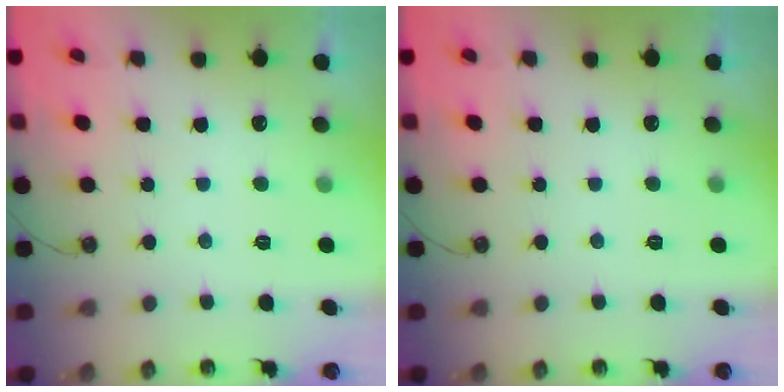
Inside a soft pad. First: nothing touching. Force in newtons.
{"total": 0.0}